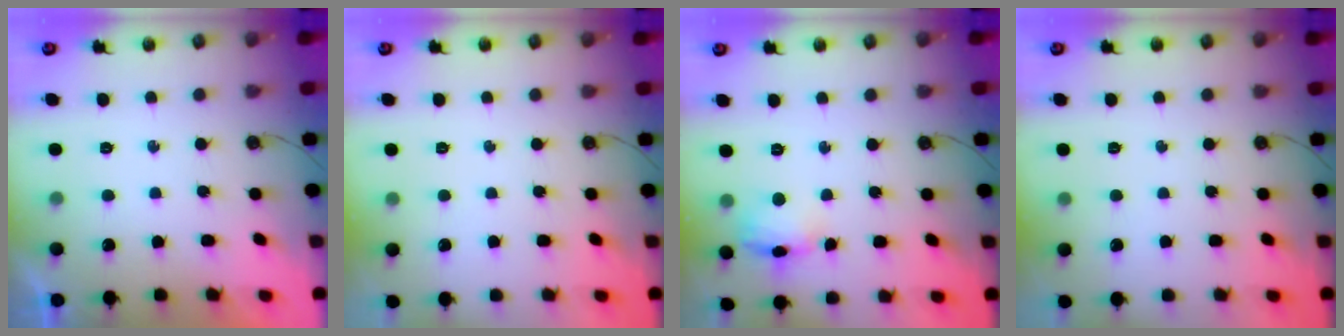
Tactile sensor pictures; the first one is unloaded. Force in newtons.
{"total": 0.0}
{"total": 9.9, "press": 9.8, "slide": 1.2}
{"total": 0.0}